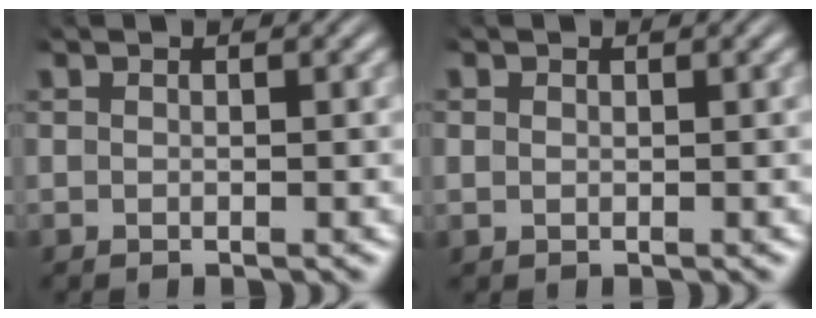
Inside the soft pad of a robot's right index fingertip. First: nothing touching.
{"total": 0.0}